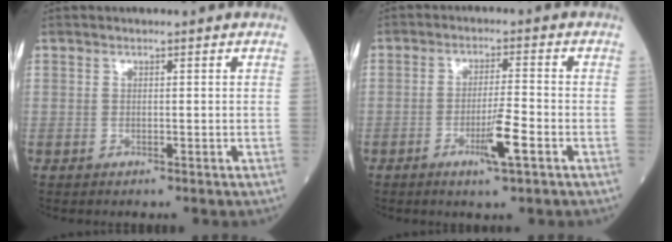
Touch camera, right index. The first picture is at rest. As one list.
[{"total": 5.5, "force": [-2.4, 0.0, 5.0], "torque": [-0.091, -0.007, -0.040]}]